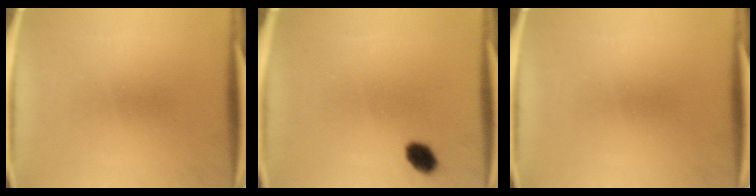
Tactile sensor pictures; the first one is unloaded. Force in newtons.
{"total": 3.8}
{"total": 0.0}